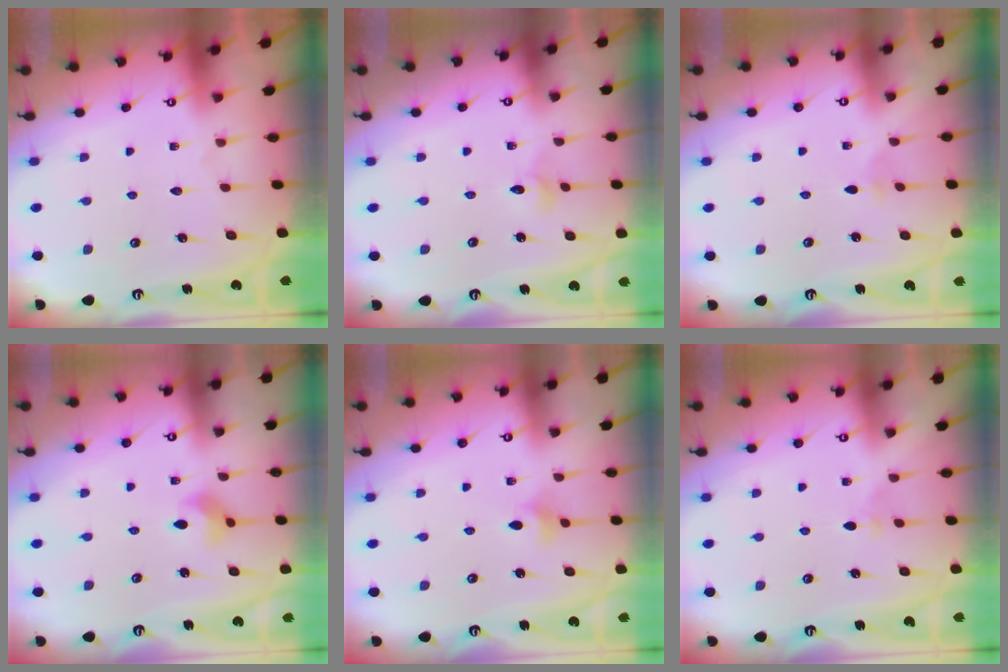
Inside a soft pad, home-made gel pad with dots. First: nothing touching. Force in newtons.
{"total": 2.8, "press": 2.8, "slide": 0.3}
{"total": 1.8, "press": 1.8, "slide": 0.3}
{"total": 5.8, "press": 5.8, "slide": 0.5}
{"total": 4.9, "press": 4.8, "slide": 1.1}
{"total": 2.7, "press": 2.6, "slide": 0.7}